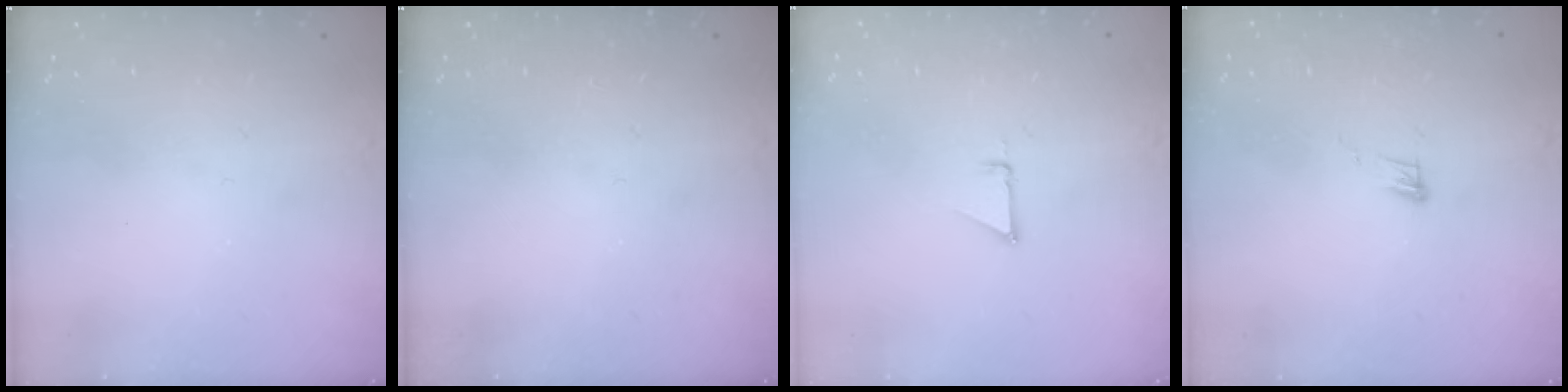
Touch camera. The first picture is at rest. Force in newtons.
{"total": 0.0}
{"total": 2.5, "press": 2.5, "slide": 0.1}
{"total": 3.4, "press": 3.4, "slide": 0.2}